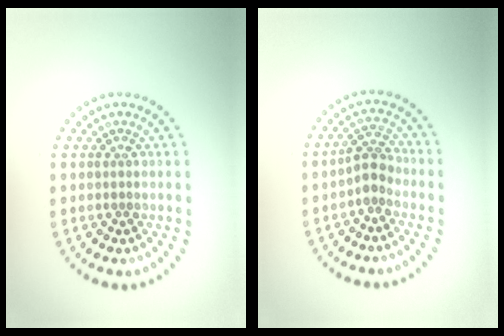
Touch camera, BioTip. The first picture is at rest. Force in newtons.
{"total": 2.2, "press": 2.0, "slide": 1.0}